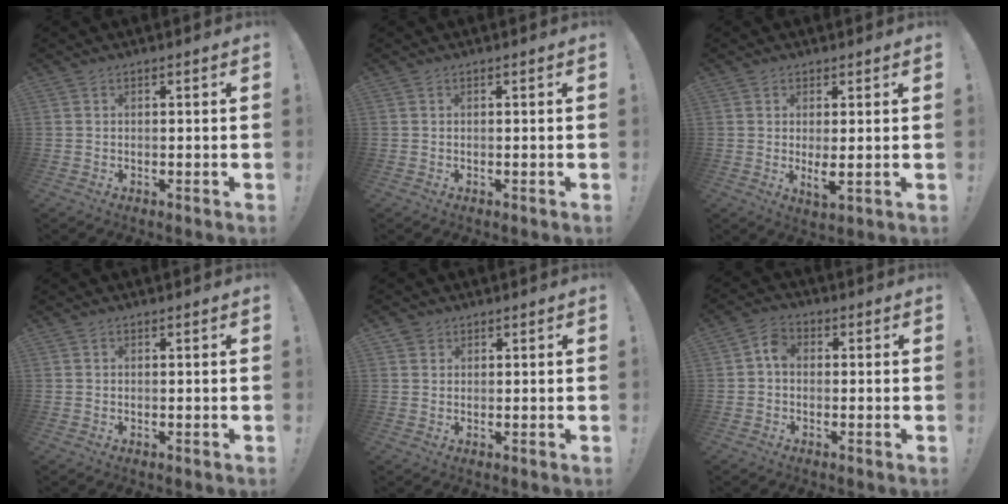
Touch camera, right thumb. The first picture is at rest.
{"total": 0.0}
{"total": 4.5, "force": [0.8, 1.0, 4.3], "torque": [-0.062, -0.023, 0.014]}
{"total": 0.0}
{"total": 1.9, "force": [1.2, 1.5, 0.2], "torque": [-0.001, -0.004, 0.022]}
{"total": 4.4, "force": [-0.2, 3.2, 2.9], "torque": [-0.047, 0.011, -0.003]}